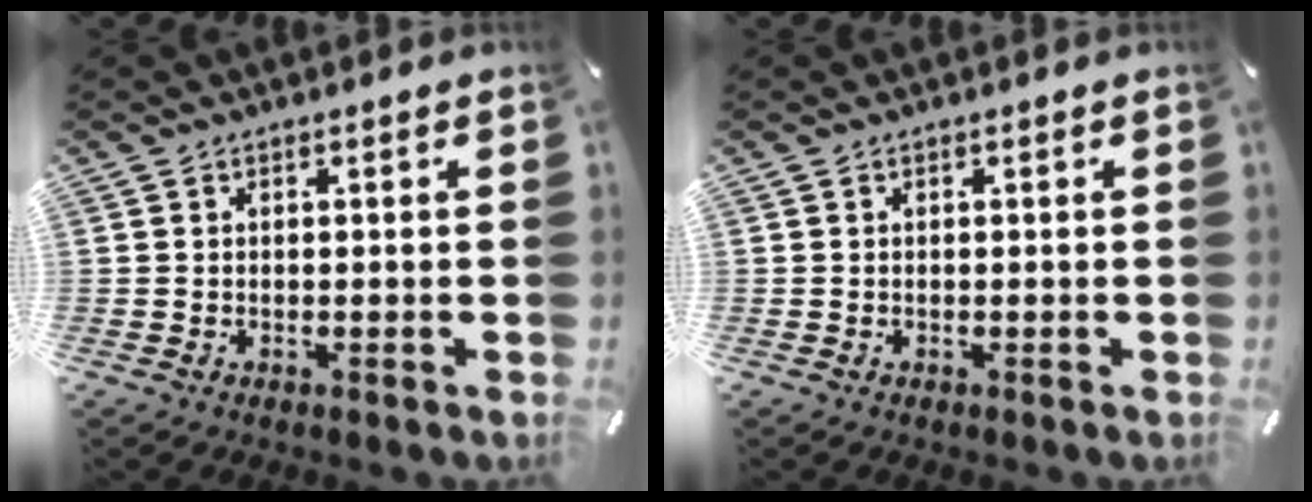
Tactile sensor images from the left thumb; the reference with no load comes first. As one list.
[{"total": 0.0}]